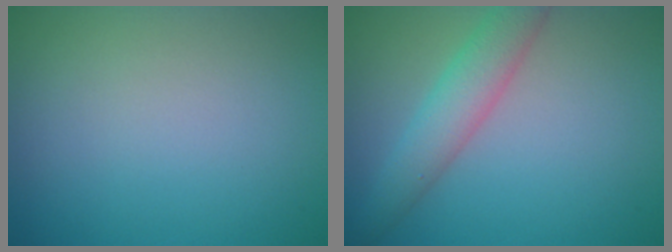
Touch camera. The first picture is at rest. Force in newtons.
{"total": 3.7, "press": 3.7, "slide": 0.3}